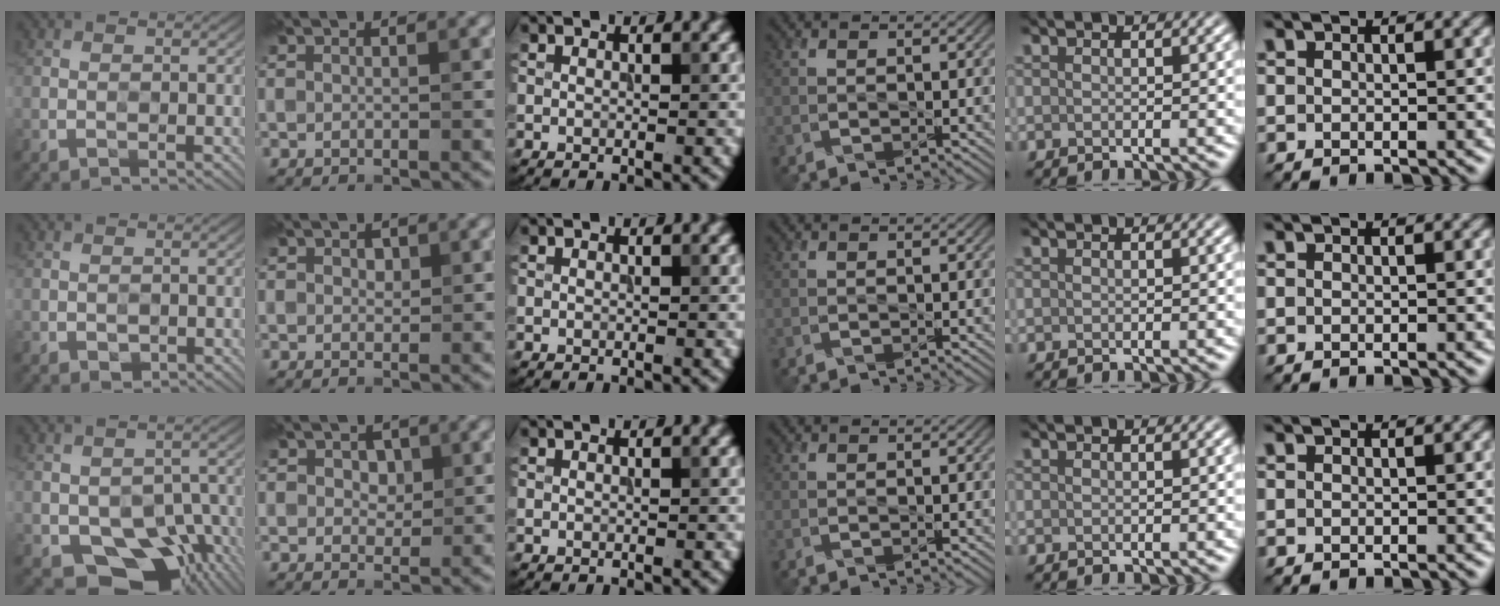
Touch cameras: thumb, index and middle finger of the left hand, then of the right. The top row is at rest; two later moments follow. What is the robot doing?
{"motion": "press", "object": "stopwatch"}